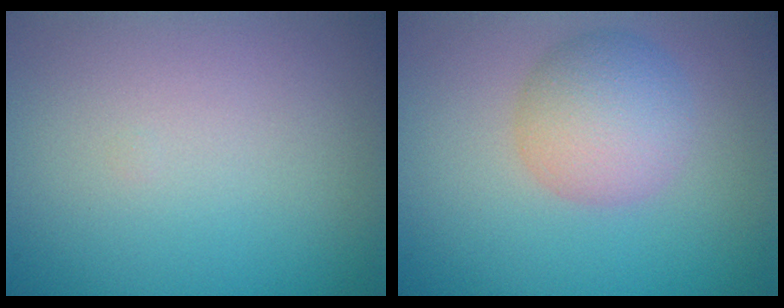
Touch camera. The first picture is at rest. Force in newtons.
{"total": 4.4, "press": 4.4, "slide": 0.1}